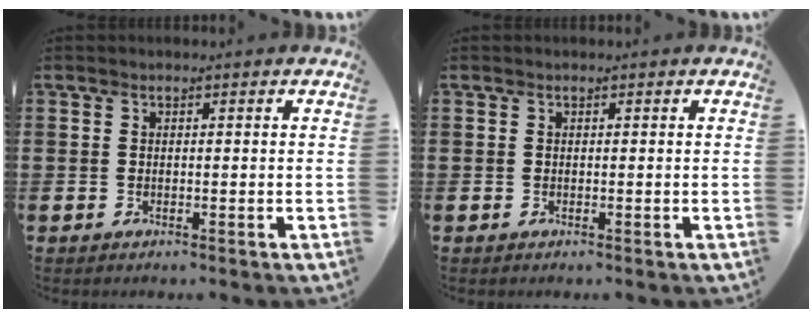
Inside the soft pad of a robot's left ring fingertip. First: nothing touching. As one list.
[{"total": 0.0}]